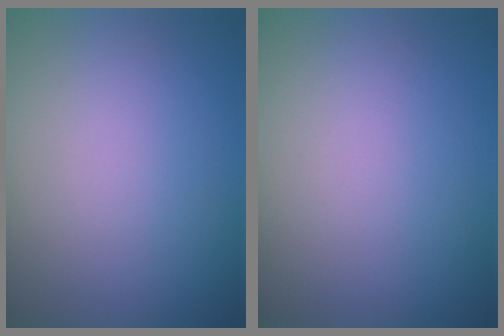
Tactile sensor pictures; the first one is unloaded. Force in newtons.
{"total": 0.0}